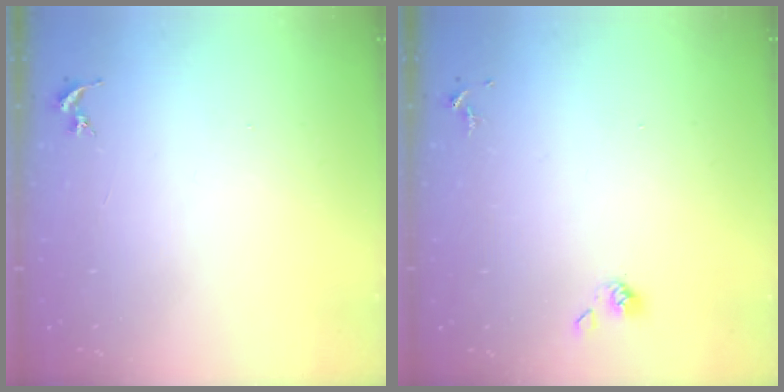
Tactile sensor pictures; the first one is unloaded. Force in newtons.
{"total": 3.6, "press": 3.4, "slide": 1.3}